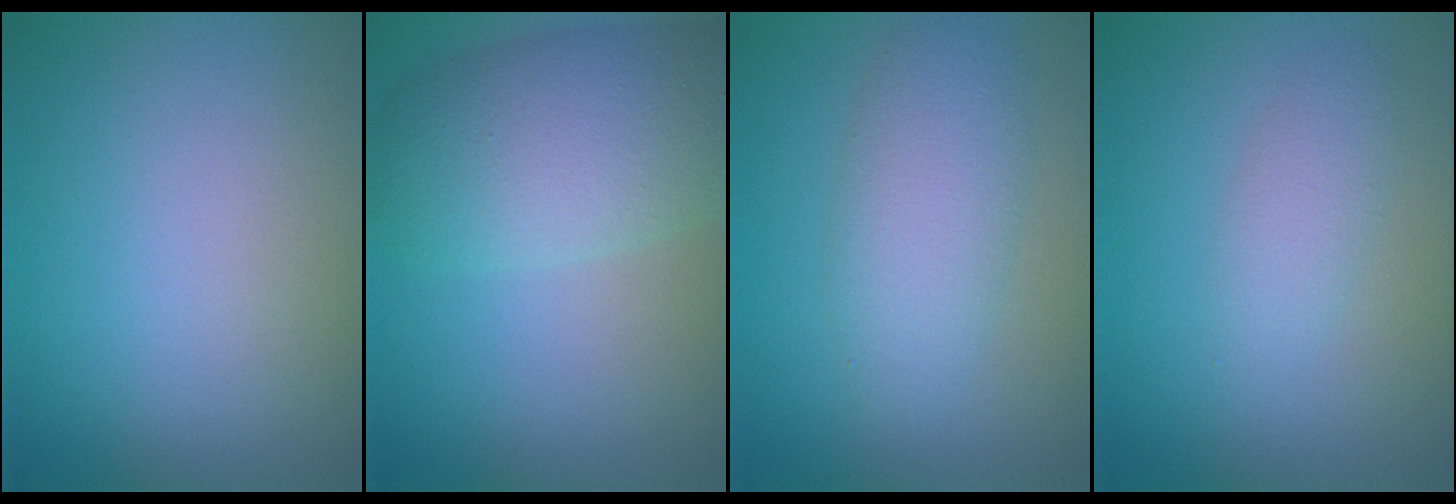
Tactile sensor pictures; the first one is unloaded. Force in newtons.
{"total": 6.8, "press": 6.8, "slide": 0.3}
{"total": 4.0, "press": 4.0, "slide": 0.2}
{"total": 1.8, "press": 1.8, "slide": 0.0}